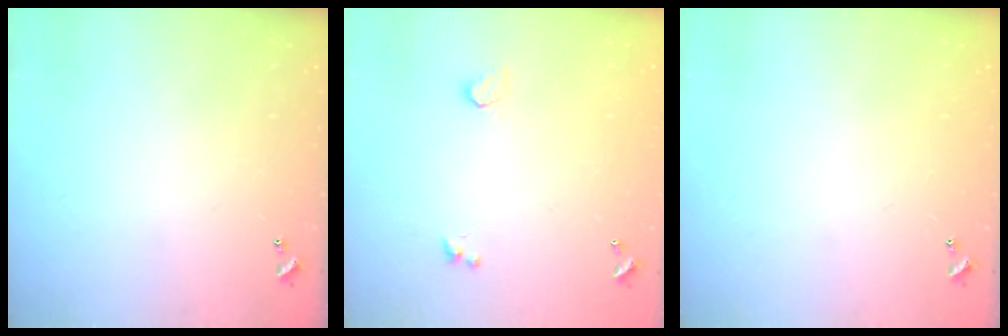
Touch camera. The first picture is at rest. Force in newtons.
{"total": 1.0, "press": 0.7, "slide": 0.7}
{"total": 0.0}